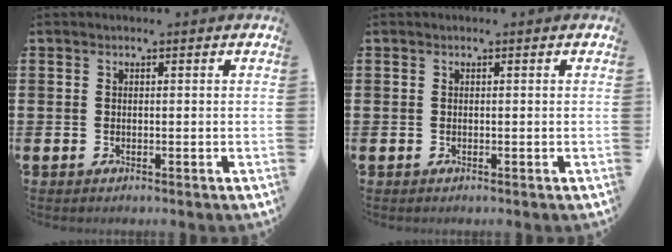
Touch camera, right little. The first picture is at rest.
{"total": 0.0}